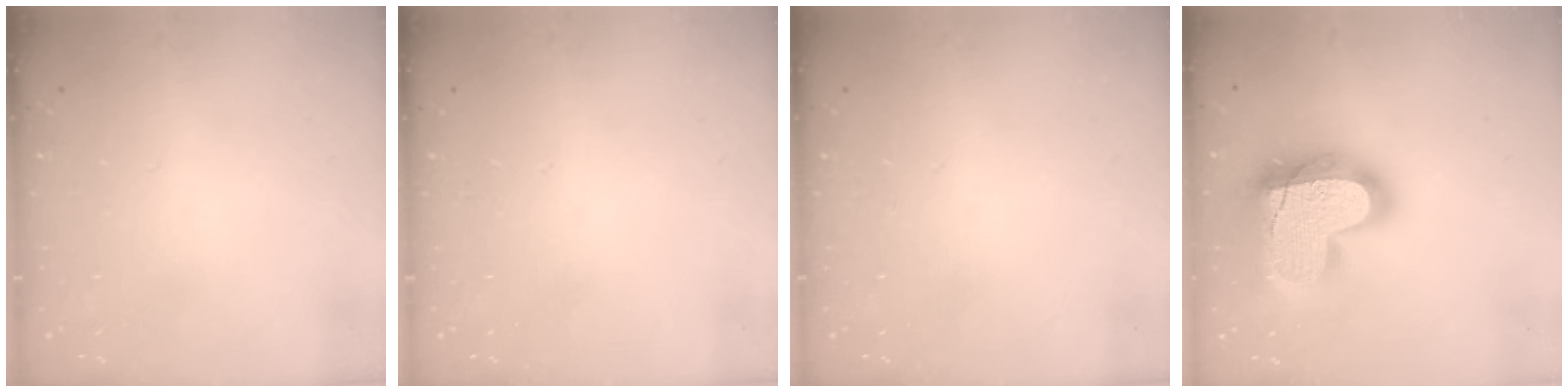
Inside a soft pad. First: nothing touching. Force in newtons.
{"total": 0.0}
{"total": 0.0}
{"total": 26.4, "press": 26.3, "slide": 2.0}